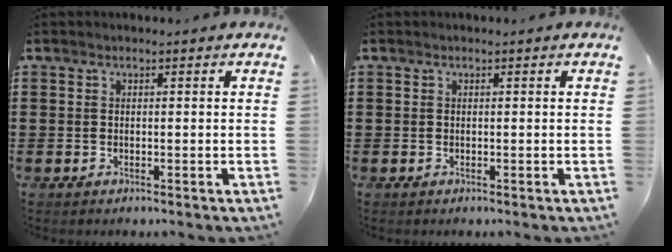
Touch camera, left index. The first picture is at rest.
{"total": 0.0}